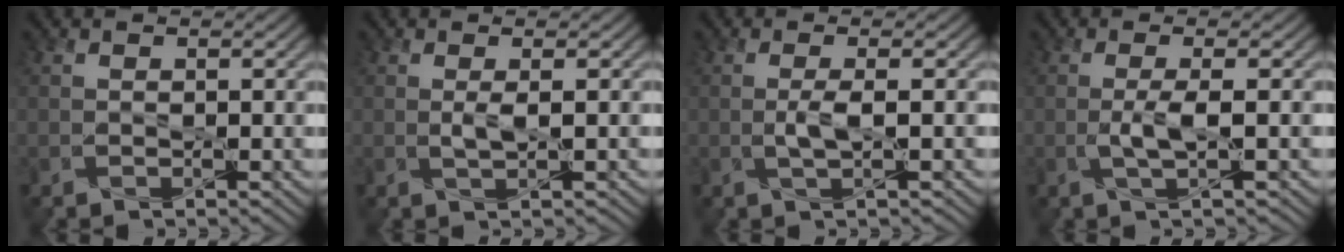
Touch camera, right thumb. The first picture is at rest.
{"total": 1.5, "force": [0.3, 0.1, 1.4], "torque": [-0.033, 0.003, 0.004]}
{"total": 2.2, "force": [-0.1, 0.3, 2.1], "torque": [-0.046, 0.002, -0.004]}
{"total": 2.7, "force": [-0.3, 0.4, 2.7], "torque": [-0.055, 0.003, -0.011]}